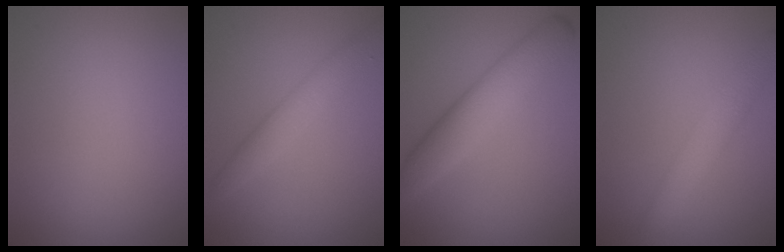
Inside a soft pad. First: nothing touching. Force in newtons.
{"total": 2.8, "press": 2.8, "slide": 0.0}
{"total": 5.0, "press": 5.0, "slide": 0.1}
{"total": 3.0, "press": 3.0, "slide": 0.1}